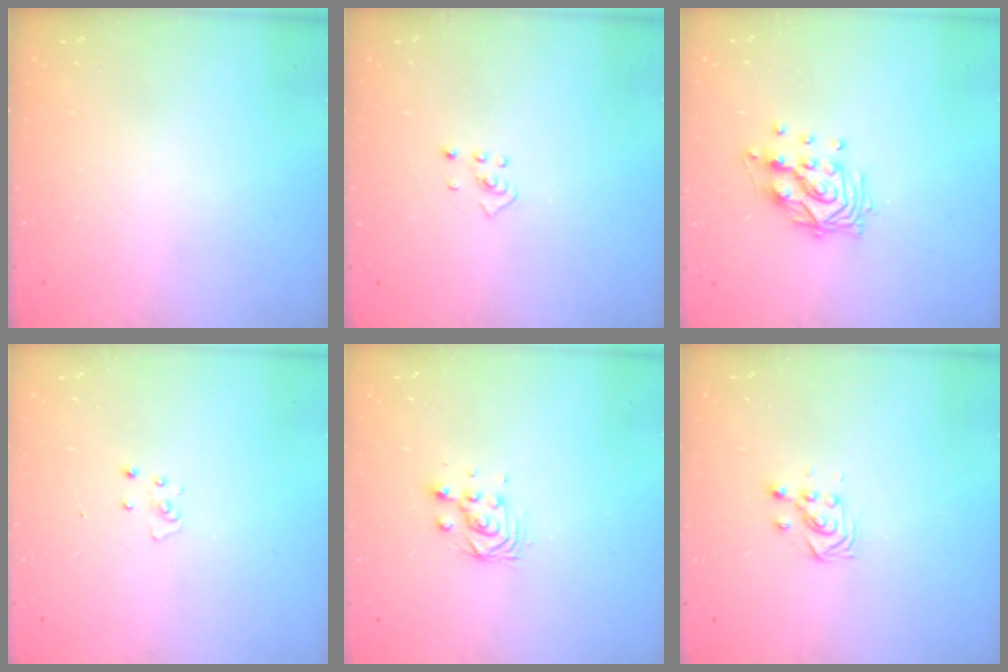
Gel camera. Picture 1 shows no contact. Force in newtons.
{"total": 2.0, "press": 1.9, "slide": 0.8}
{"total": 10.8, "press": 10.8, "slide": 0.7}
{"total": 2.7, "press": 2.7, "slide": 0.3}
{"total": 3.8, "press": 3.7, "slide": 0.6}
{"total": 2.7, "press": 2.7, "slide": 0.3}